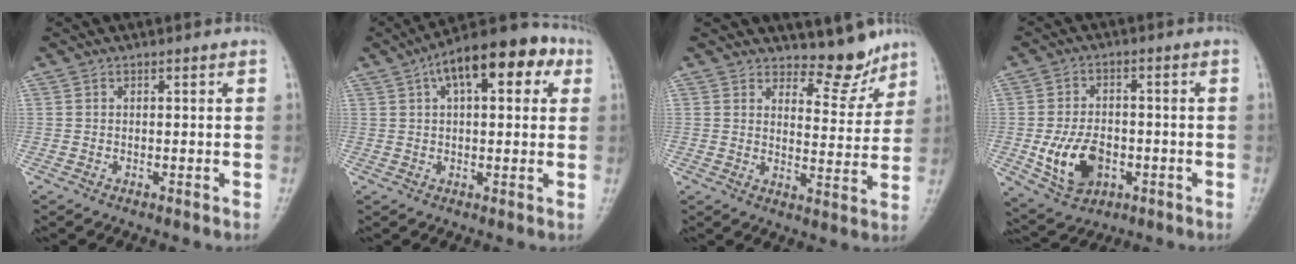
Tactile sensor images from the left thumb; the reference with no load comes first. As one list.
[{"total": 14.4, "force": [5.8, 6.6, 11.4], "torque": [-0.137, 0.022, 0.078]}, {"total": 7.0, "force": [6.2, 2.7, 1.7], "torque": [0.007, -0.057, 0.094]}, {"total": 10.0, "force": [-2.7, 6.7, 6.9], "torque": [-0.109, 0.006, -0.038]}]